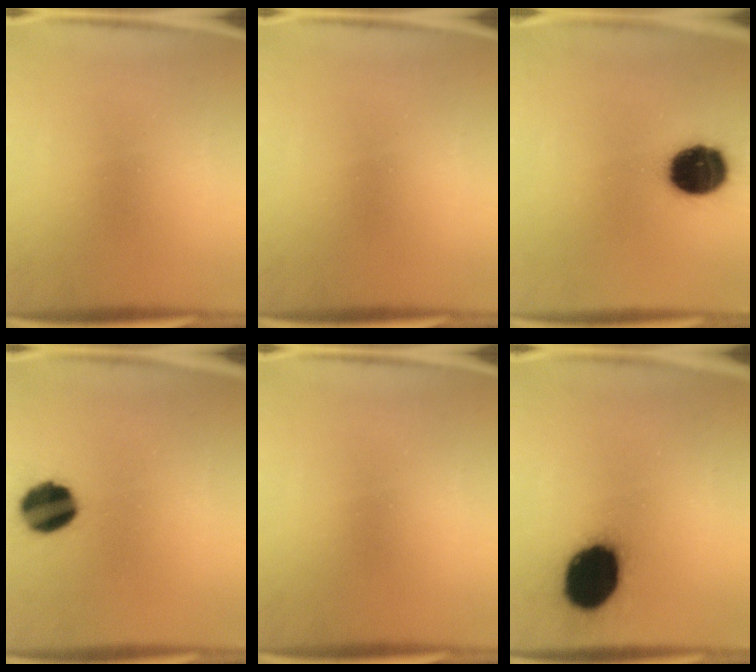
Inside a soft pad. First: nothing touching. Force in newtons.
{"total": 0.0}
{"total": 15.4}
{"total": 11.7}
{"total": 0.0}
{"total": 19.0}